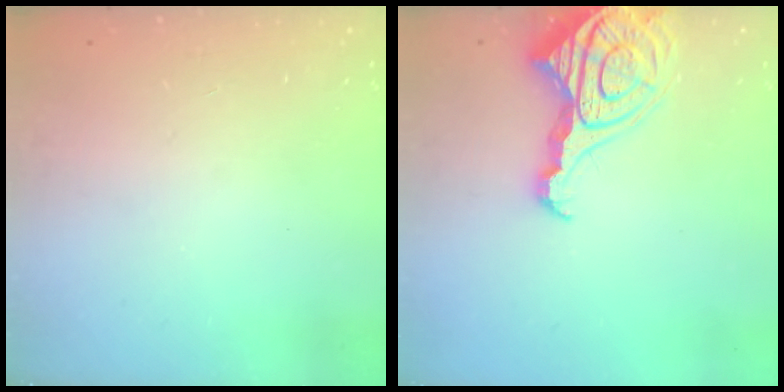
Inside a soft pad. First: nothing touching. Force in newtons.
{"total": 14.1, "press": 14.0, "slide": 1.4}